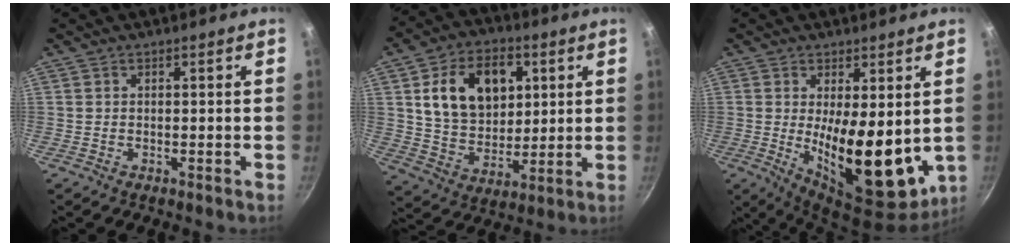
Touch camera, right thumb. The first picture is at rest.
{"total": 17.2, "force": [4.8, 12.1, 11.2], "torque": [-0.151, -0.010, 0.085]}
{"total": 15.8, "force": [0.4, 6.4, 14.4], "torque": [-0.194, -0.036, 0.023]}